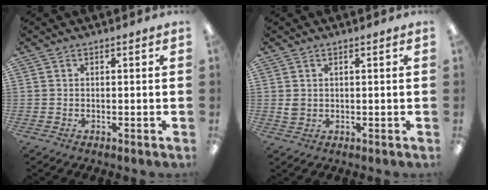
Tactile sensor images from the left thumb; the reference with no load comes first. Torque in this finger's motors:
{"motor_torque": [0.37, 0.36, 0.32, -0.09, 0.00]}